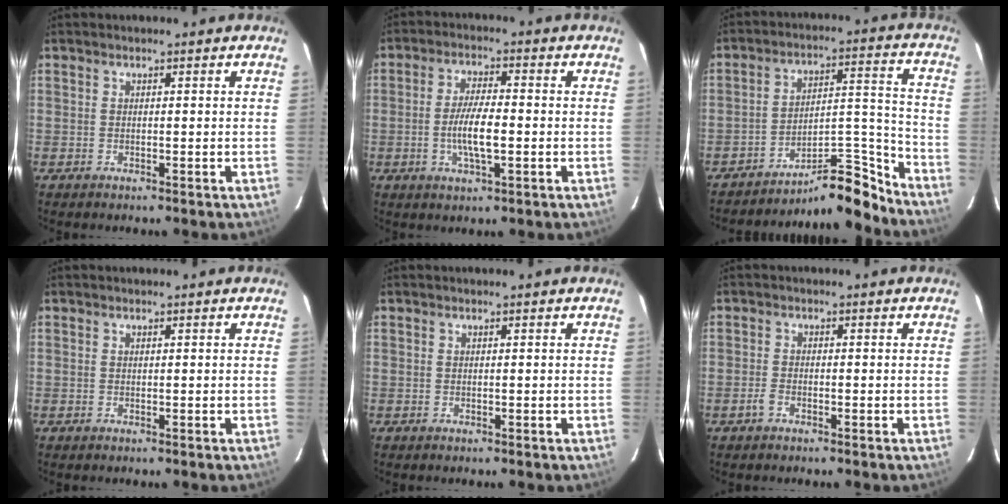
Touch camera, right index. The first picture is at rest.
{"total": 7.0, "force": [-1.4, 1.7, 6.6], "torque": [-0.129, 0.000, -0.027]}
{"total": 14.0, "force": [-13.3, 2.2, 3.9], "torque": [-0.057, 0.047, -0.197]}
{"total": 0.0}
{"total": 0.0}
{"total": 1.7, "force": [-1.1, 0.6, 1.0], "torque": [-0.027, 0.003, -0.025]}